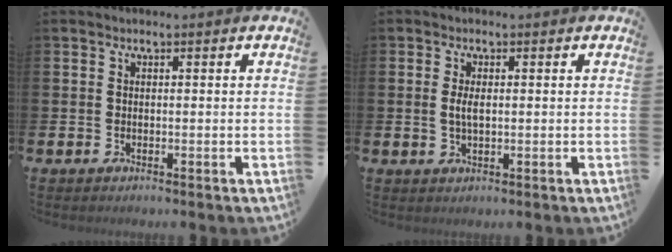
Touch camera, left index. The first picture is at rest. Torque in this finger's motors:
{"motor_torque": [0.57, 0.26, 0.07, 0.11]}